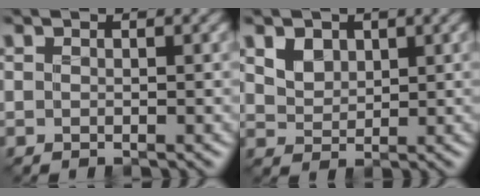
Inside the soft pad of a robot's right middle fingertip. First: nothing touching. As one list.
[{"total": 3.3, "force": [1.6, 2.4, 1.6], "torque": [-0.048, 0.000, 0.034]}]